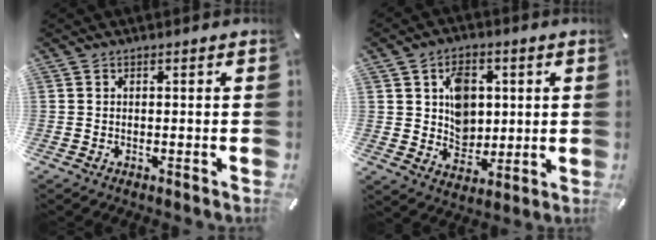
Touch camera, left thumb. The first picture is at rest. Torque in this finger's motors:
{"motor_torque": [1.24, 1.83, 0.67, -0.83, 0.11]}